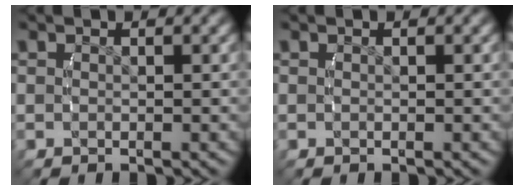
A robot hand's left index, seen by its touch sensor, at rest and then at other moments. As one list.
[{"total": 0.0}]